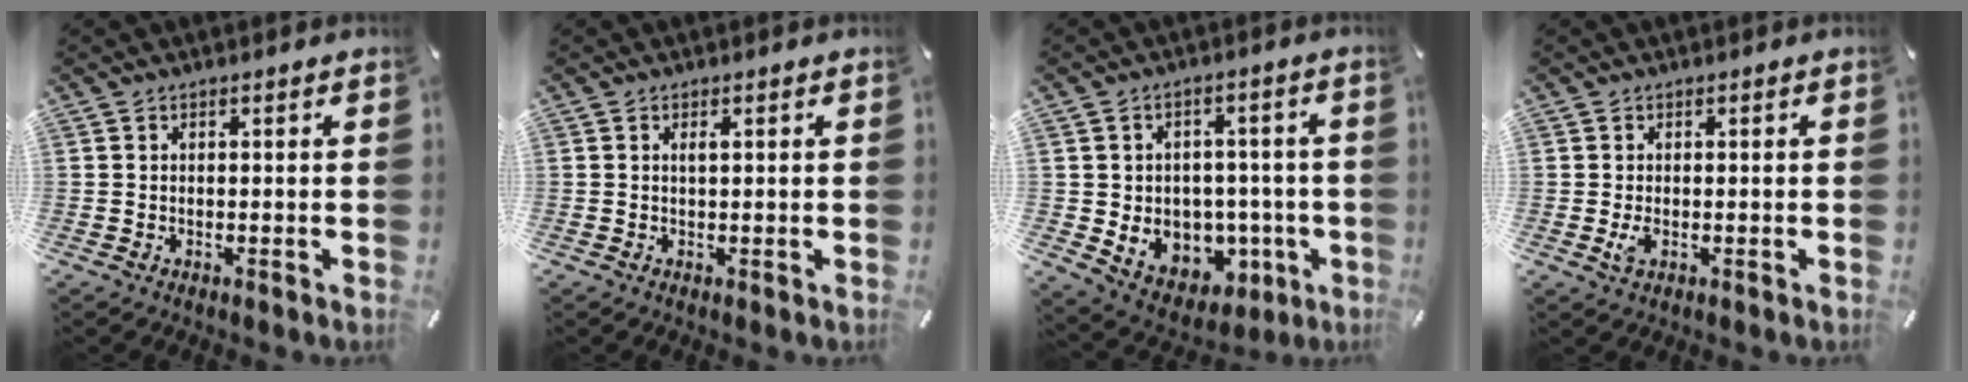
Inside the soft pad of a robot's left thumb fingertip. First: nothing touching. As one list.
[{"total": 0.7, "force": [0.3, 0.1, 0.7], "torque": [-0.014, 0.002, 0.004]}, {"total": 8.6, "force": [-0.8, 8.1, 2.8], "torque": [-0.025, -0.011, 0.002]}, {"total": 1.8, "force": [-0.3, 1.3, 1.3], "torque": [-0.028, -0.002, -0.006]}]